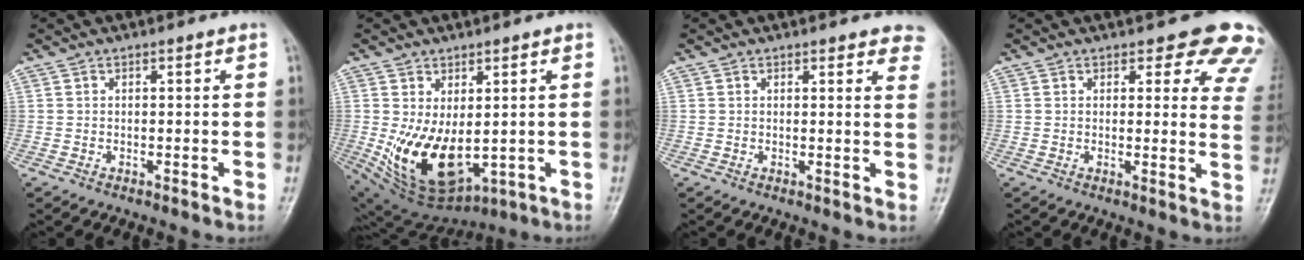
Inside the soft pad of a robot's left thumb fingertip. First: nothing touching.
{"total": 13.3, "force": [-0.5, 7.7, 10.9], "torque": [-0.178, -0.018, 0.024]}
{"total": 7.3, "force": [6.0, 2.4, 3.4], "torque": [-0.004, -0.018, 0.053]}
{"total": 11.6, "force": [9.9, 4.4, 4.1], "torque": [0.016, -0.054, 0.080]}